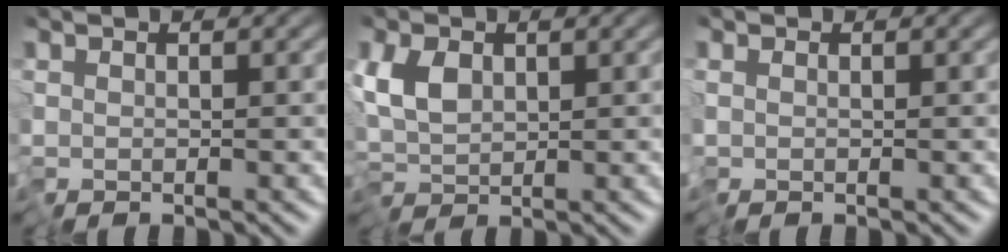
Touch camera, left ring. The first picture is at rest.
{"total": 3.3, "force": [-0.2, 2.2, 2.5], "torque": [-0.051, 0.004, -0.012]}
{"total": 0.7, "force": [0.0, 0.7, 0.2], "torque": [-0.006, 0.000, -0.003]}